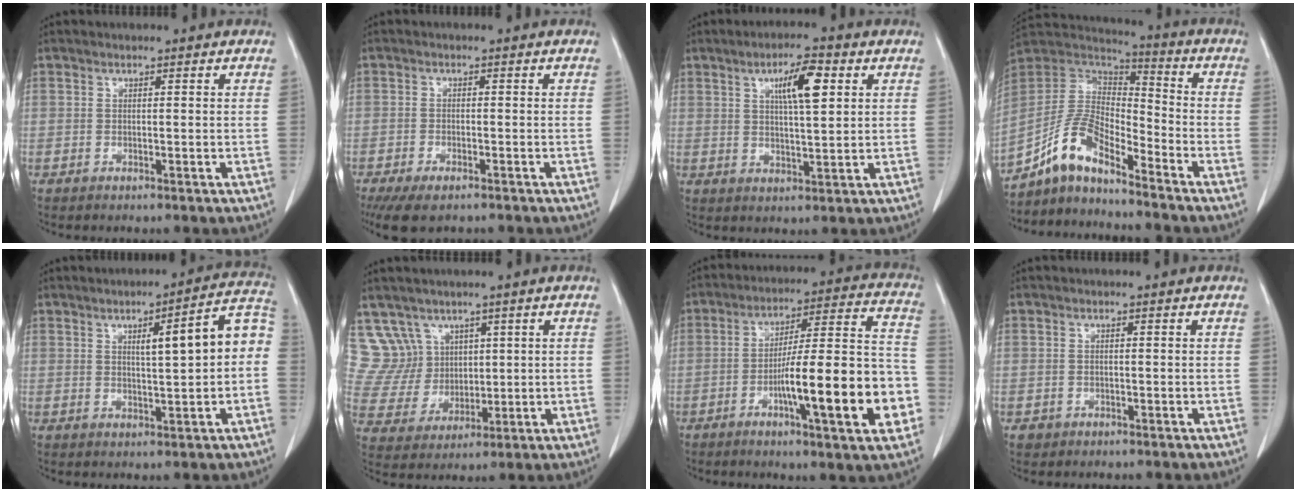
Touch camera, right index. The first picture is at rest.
{"total": 6.0, "force": [-4.5, 2.1, 3.4], "torque": [-0.055, -0.011, -0.072]}
{"total": 7.4, "force": [2.8, 1.3, 6.7], "torque": [-0.116, 0.005, 0.046]}
{"total": 10.8, "force": [-8.4, 2.8, 6.2], "torque": [-0.139, 0.026, -0.162]}
{"total": 9.3, "force": [0.8, 1.3, 9.2], "torque": [-0.123, 0.028, 0.010]}
{"total": 9.0, "force": [5.4, 7.3, 0.3], "torque": [-0.017, 0.035, 0.123]}
{"total": 18.5, "force": [-5.9, 2.0, 17.5], "torque": [-0.234, 0.017, -0.082]}
{"total": 1.2, "force": [-0.6, 1.0, 0.1], "torque": [-0.006, 0.004, -0.009]}